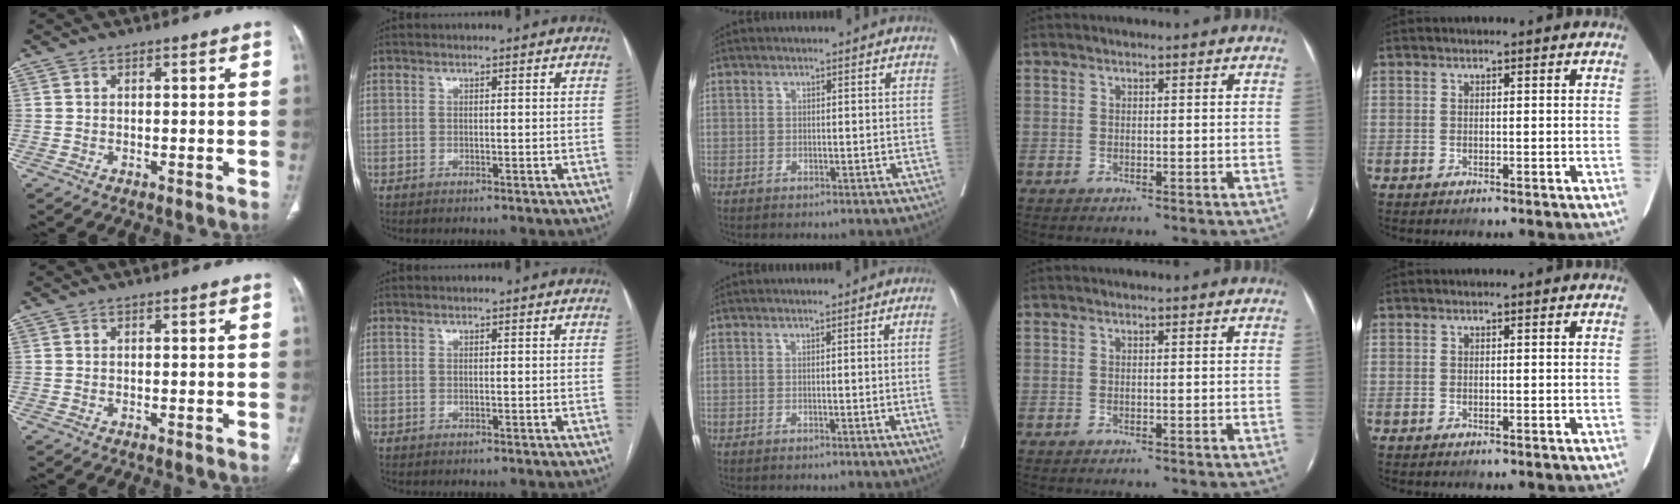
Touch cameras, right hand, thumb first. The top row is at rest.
{"middle": {"total": 3.2, "force": [-0.4, -1.3, 2.9], "torque": [-0.035, -0.004, -0.005]}}